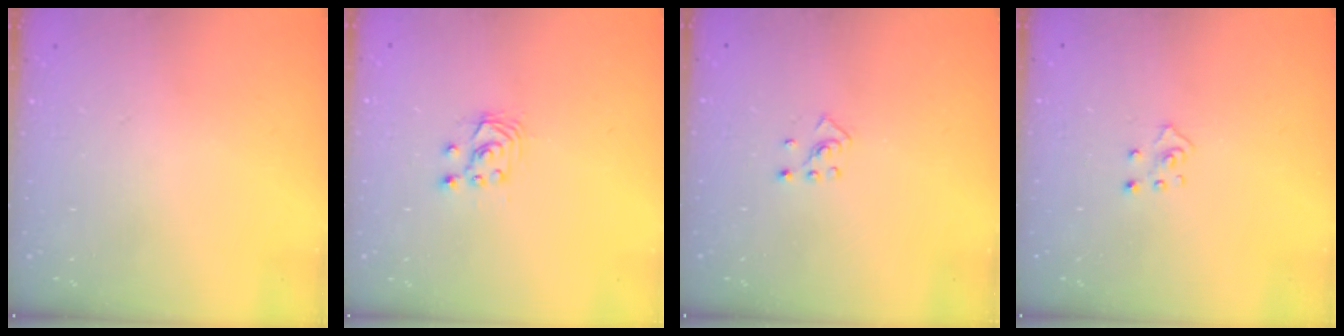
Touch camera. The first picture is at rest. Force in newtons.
{"total": 2.9, "press": 2.9, "slide": 0.2}
{"total": 2.7, "press": 2.6, "slide": 0.9}
{"total": 2.7, "press": 2.7, "slide": 0.2}